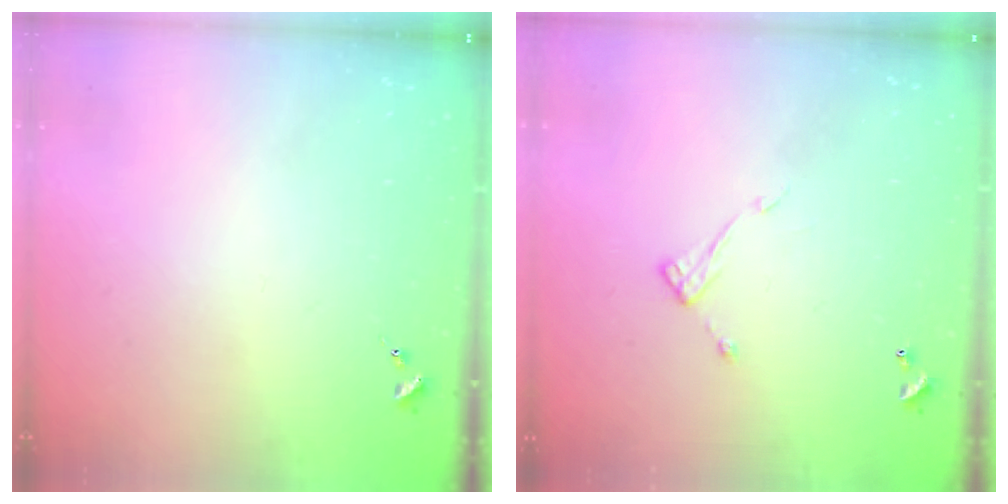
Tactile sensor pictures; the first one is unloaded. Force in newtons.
{"total": 7.5, "press": 7.4, "slide": 0.4}